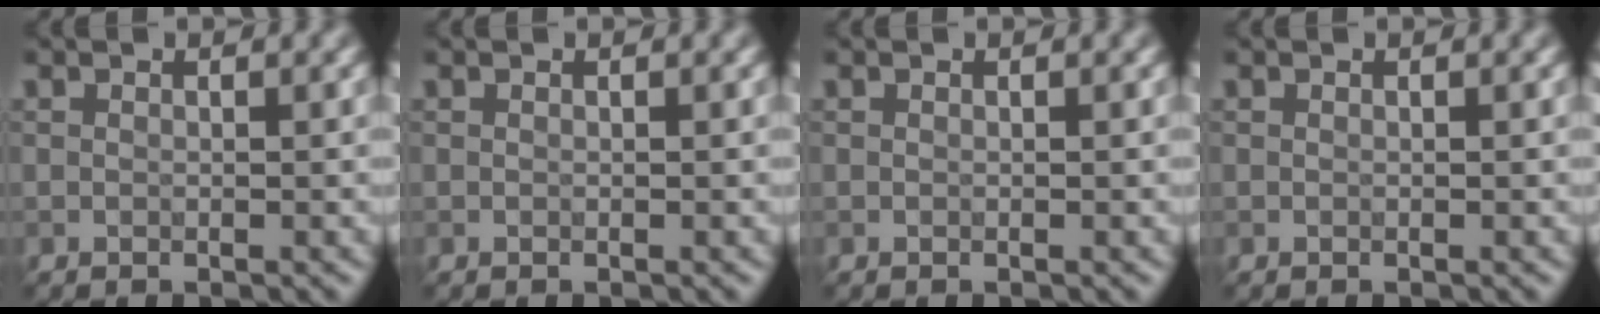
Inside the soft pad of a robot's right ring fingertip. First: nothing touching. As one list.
[{"total": 0.0}, {"total": 0.0}, {"total": 0.0}]